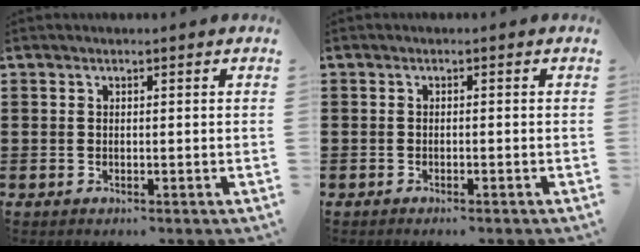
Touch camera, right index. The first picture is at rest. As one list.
[{"total": 0.7, "force": [-0.6, 0.0, 0.4], "torque": [-0.008, -0.002, -0.012]}]